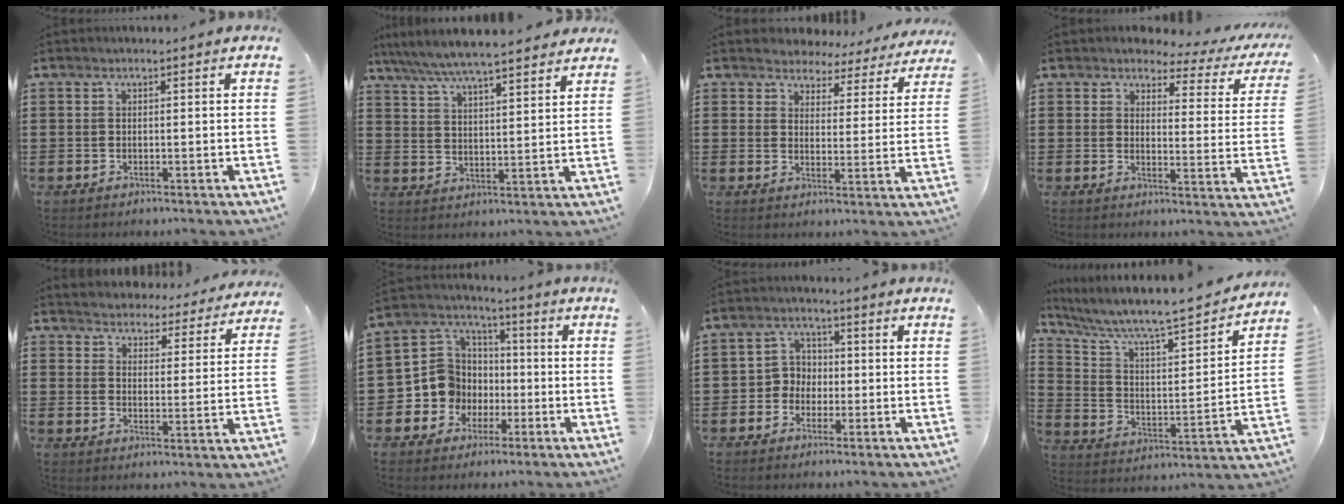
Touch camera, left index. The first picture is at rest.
{"total": 6.1, "force": [5.7, 0.1, 2.2], "torque": [-0.066, -0.029, 0.099]}
{"total": 4.2, "force": [4.0, 1.1, 0.0], "torque": [-0.025, -0.026, 0.068]}
{"total": 3.2, "force": [2.7, 0.9, 1.3], "torque": [-0.039, -0.018, 0.039]}
{"total": 4.4, "force": [4.3, 0.0, -0.6], "torque": [-0.016, -0.037, 0.073]}
{"total": 8.8, "force": [-1.8, 8.5, 1.5], "torque": [-0.084, 0.008, -0.033]}
{"total": 4.0, "force": [-1.2, 3.7, 1.1], "torque": [-0.038, 0.011, -0.028]}
{"total": 6.3, "force": [5.6, 0.6, 2.8], "torque": [-0.085, -0.054, 0.087]}